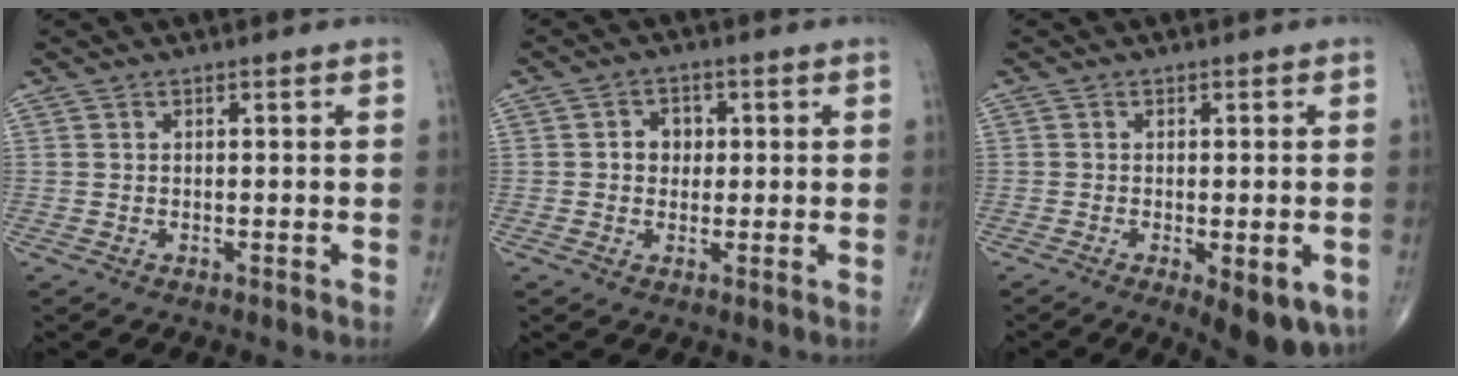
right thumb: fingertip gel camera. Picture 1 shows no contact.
{"total": 3.7, "force": [0.4, 3.2, 1.9], "torque": [-0.005, 0.006, 0.001]}
{"total": 9.7, "force": [-3.8, 3.5, 8.1], "torque": [-0.101, -0.008, -0.047]}